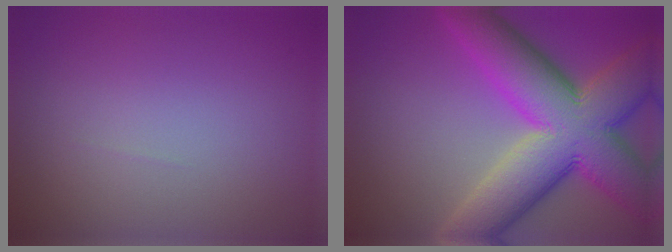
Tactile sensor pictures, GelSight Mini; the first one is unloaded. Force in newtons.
{"total": 13.8, "press": 13.8, "slide": 0.6}